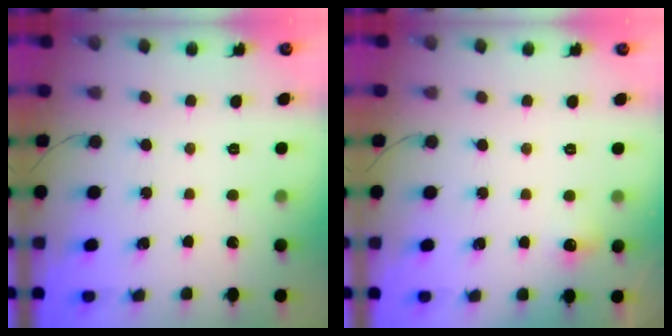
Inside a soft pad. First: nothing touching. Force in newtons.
{"total": 5.4, "press": 5.1, "slide": 1.7}